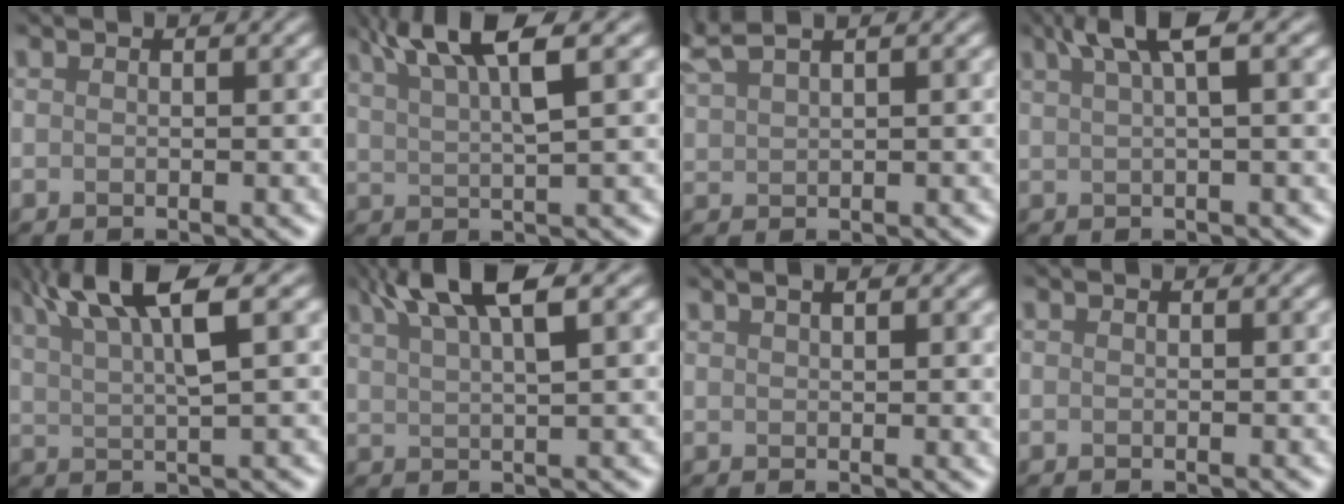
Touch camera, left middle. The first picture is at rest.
{"total": 4.8, "force": [3.3, 0.0, 3.5], "torque": [-0.072, 0.016, 0.077]}
{"total": 2.8, "force": [2.5, 0.3, 1.1], "torque": [-0.041, 0.030, 0.049]}
{"total": 2.5, "force": [1.5, -0.5, 1.9], "torque": [-0.049, 0.011, 0.046]}
{"total": 5.4, "force": [3.3, 0.4, 4.2], "torque": [-0.087, 0.017, 0.080]}
{"total": 4.5, "force": [3.5, 0.1, 2.9], "torque": [-0.059, 0.019, 0.076]}
{"total": 2.1, "force": [1.1, 0.6, 1.6], "torque": [-0.006, 0.020, 0.007]}
{"total": 0.0}